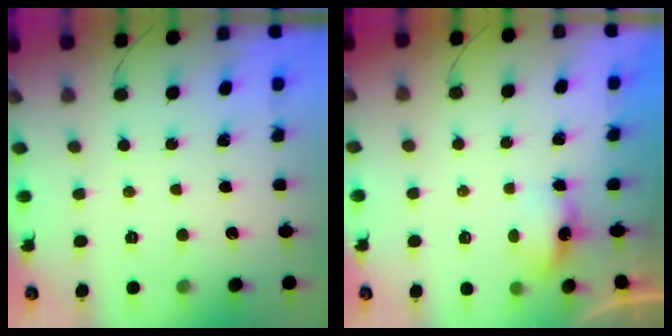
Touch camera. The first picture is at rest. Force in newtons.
{"total": 4.1, "press": 3.9, "slide": 0.9}